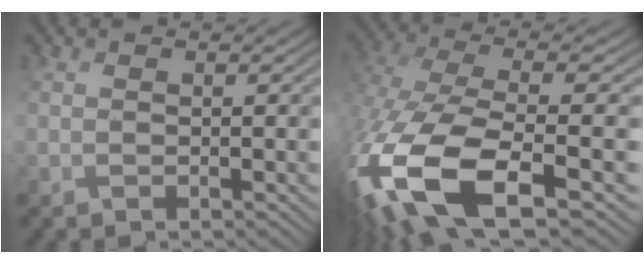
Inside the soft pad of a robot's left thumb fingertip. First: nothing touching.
{"total": 15.5, "force": [-4.6, 7.3, 12.9], "torque": [-0.349, -0.050, -0.049]}